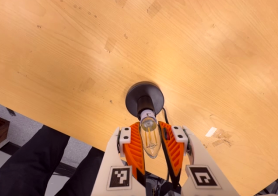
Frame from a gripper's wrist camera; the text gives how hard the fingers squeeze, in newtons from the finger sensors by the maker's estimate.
{"total": 13.8, "left": 13.5, "right": 14.1}